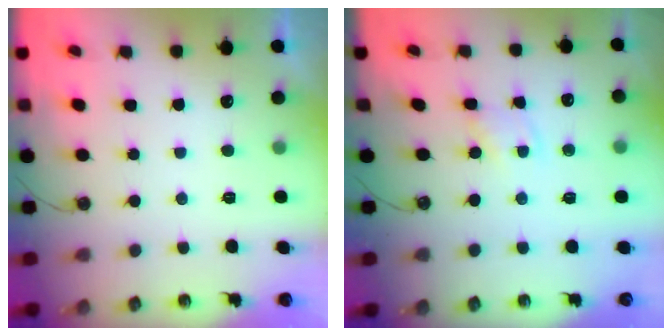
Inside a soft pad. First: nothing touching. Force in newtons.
{"total": 2.8, "press": 2.8, "slide": 0.3}